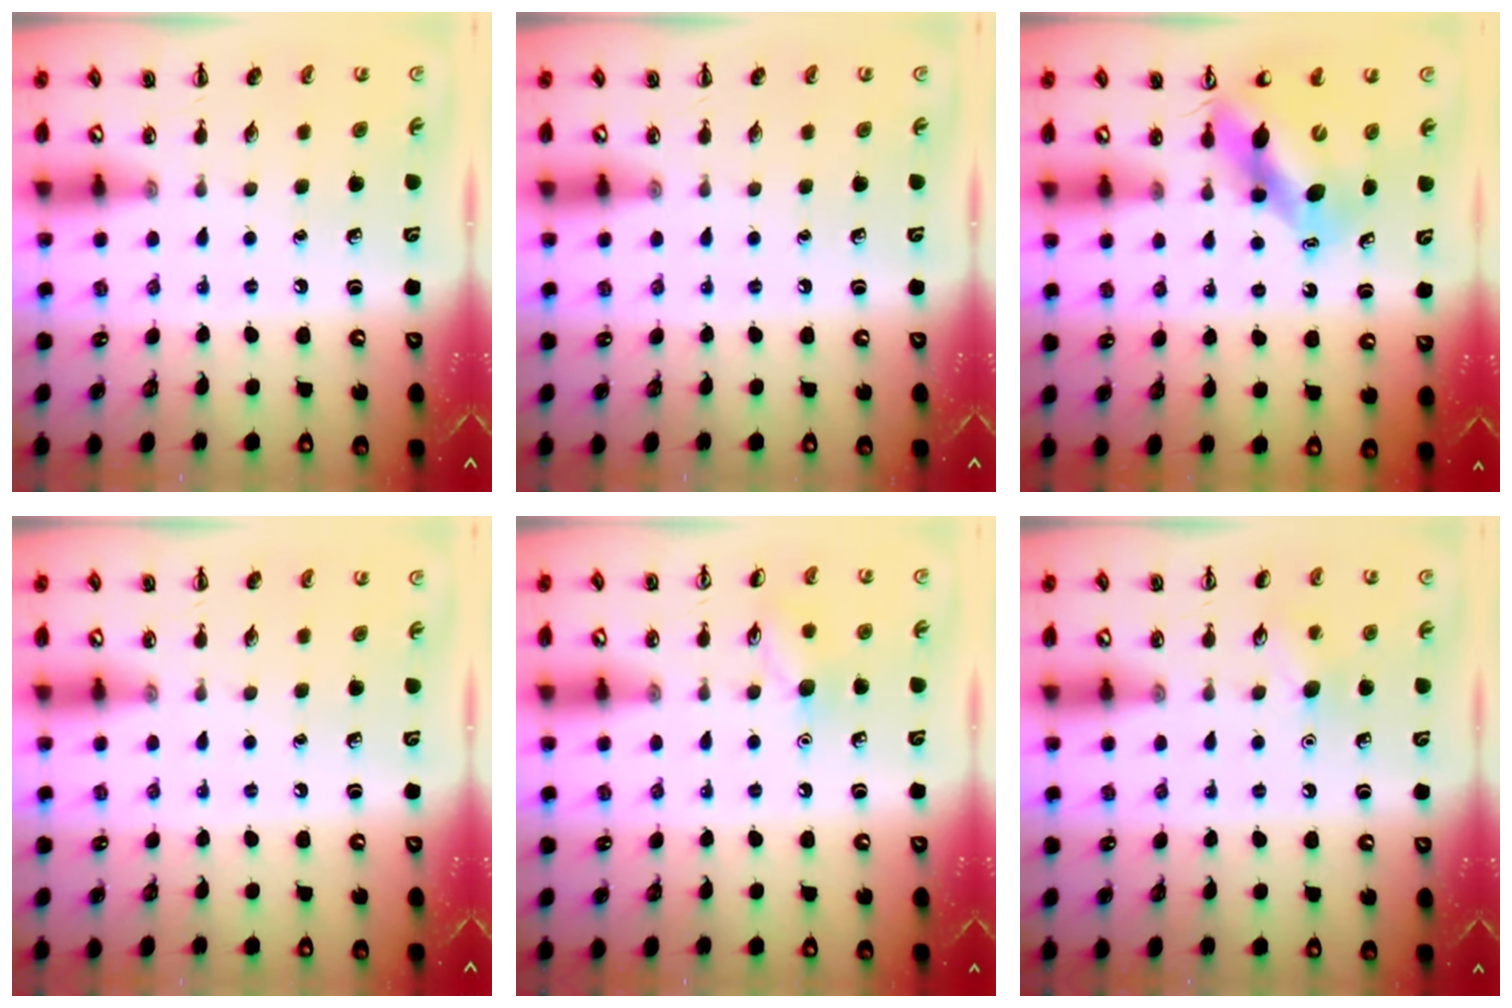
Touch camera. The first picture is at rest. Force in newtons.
{"total": 0.0}
{"total": 10.7, "press": 10.2, "slide": 3.1}
{"total": 0.0}
{"total": 7.5, "press": 7.4, "slide": 1.0}
{"total": 7.2, "press": 6.9, "slide": 1.9}